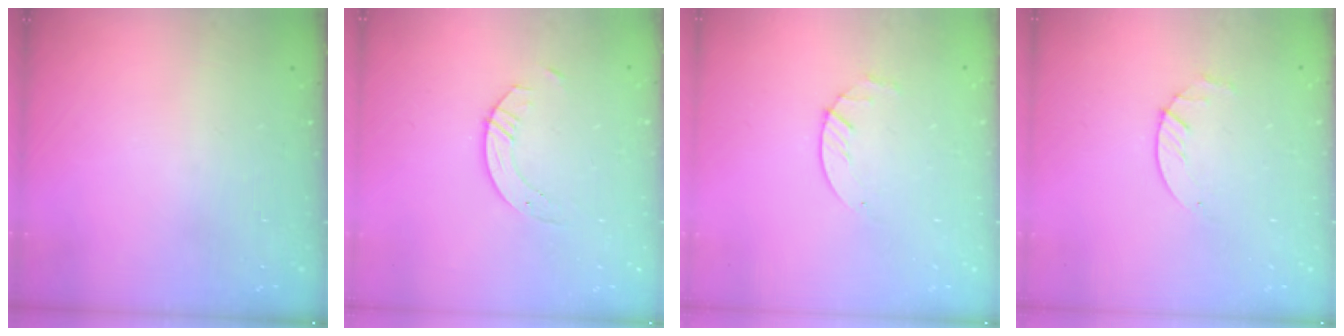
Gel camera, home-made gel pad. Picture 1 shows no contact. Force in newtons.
{"total": 3.5, "press": 3.5, "slide": 0.4}
{"total": 2.9, "press": 2.9, "slide": 0.4}
{"total": 2.9, "press": 2.9, "slide": 0.4}